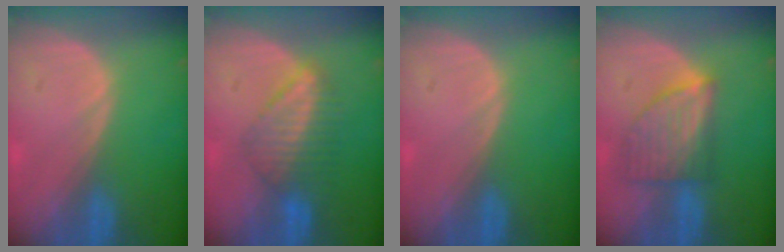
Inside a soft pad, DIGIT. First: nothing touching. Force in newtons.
{"total": 6.3, "press": 6.1, "slide": 1.4}
{"total": 0.0}
{"total": 7.1, "press": 6.6, "slide": 2.6}